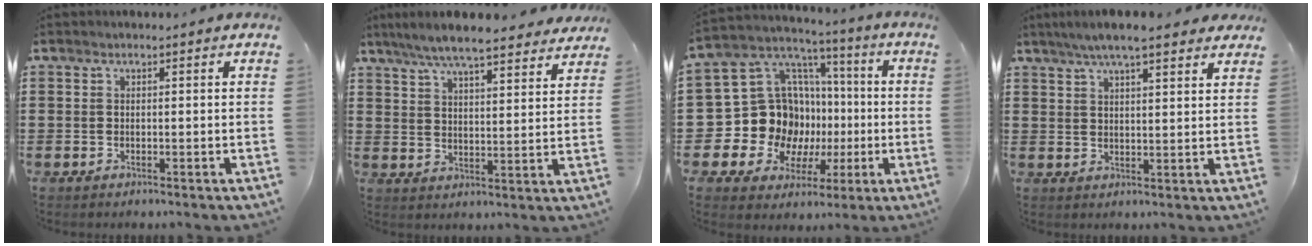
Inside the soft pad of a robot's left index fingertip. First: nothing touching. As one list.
[{"total": 7.1, "force": [6.4, 0.5, 3.1], "torque": [-0.081, -0.024, 0.114]}, {"total": 14.2, "force": [-1.9, 13.2, 4.9], "torque": [-0.129, -0.025, -0.013]}, {"total": 6.1, "force": [5.0, 0.8, 3.4], "torque": [-0.077, -0.003, 0.089]}]